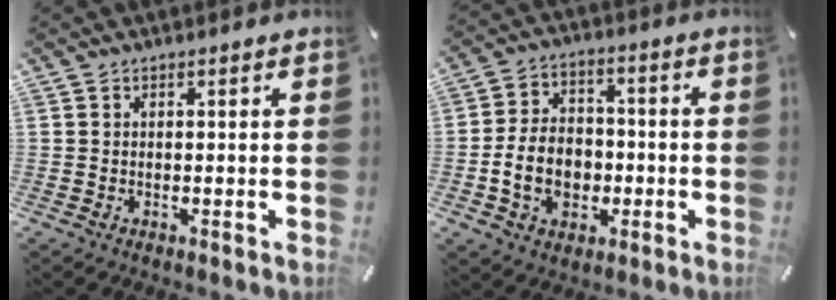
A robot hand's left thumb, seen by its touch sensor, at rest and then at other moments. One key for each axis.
{"total": 10.7, "fx": -2.7, "fy": 8.3, "fz": 6.2, "tx": -0.138, "ty": 0.015, "tz": -0.049}